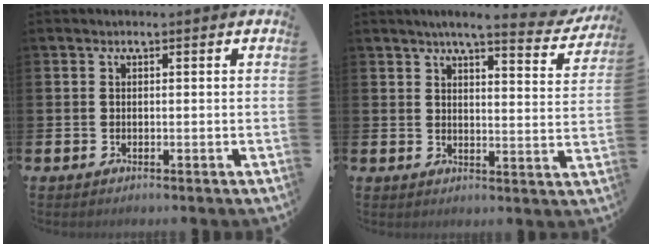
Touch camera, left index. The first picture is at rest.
{"total": 5.2, "force": [4.6, 0.4, 2.4], "torque": [-0.053, -0.028, 0.074]}